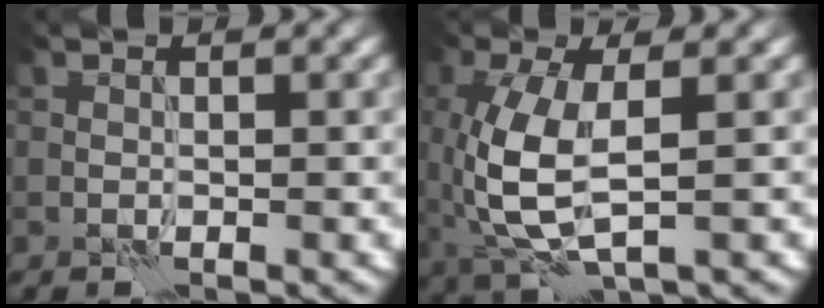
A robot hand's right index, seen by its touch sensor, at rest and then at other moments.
{"total": 6.6, "force": [-0.1, 2.7, 6.0], "torque": [-0.151, -0.005, 0.002]}